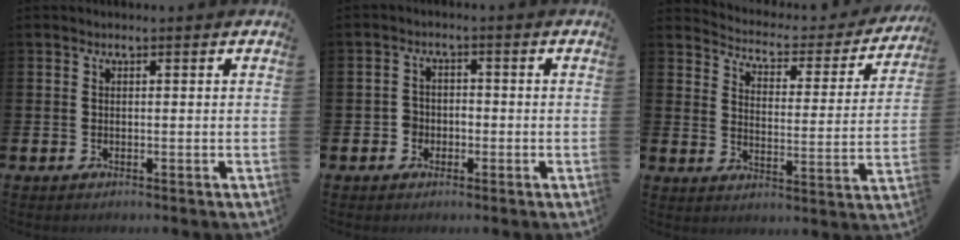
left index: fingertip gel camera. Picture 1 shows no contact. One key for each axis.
{"total": 2.3, "fx": -1.2, "fy": 2.0, "fz": 0.3, "tx": -0.009, "ty": 0.005, "tz": -0.029}
{"total": 4.0, "fx": 3.7, "fy": 1.4, "fz": 0.7, "tx": -0.037, "ty": -0.038, "tz": 0.053}